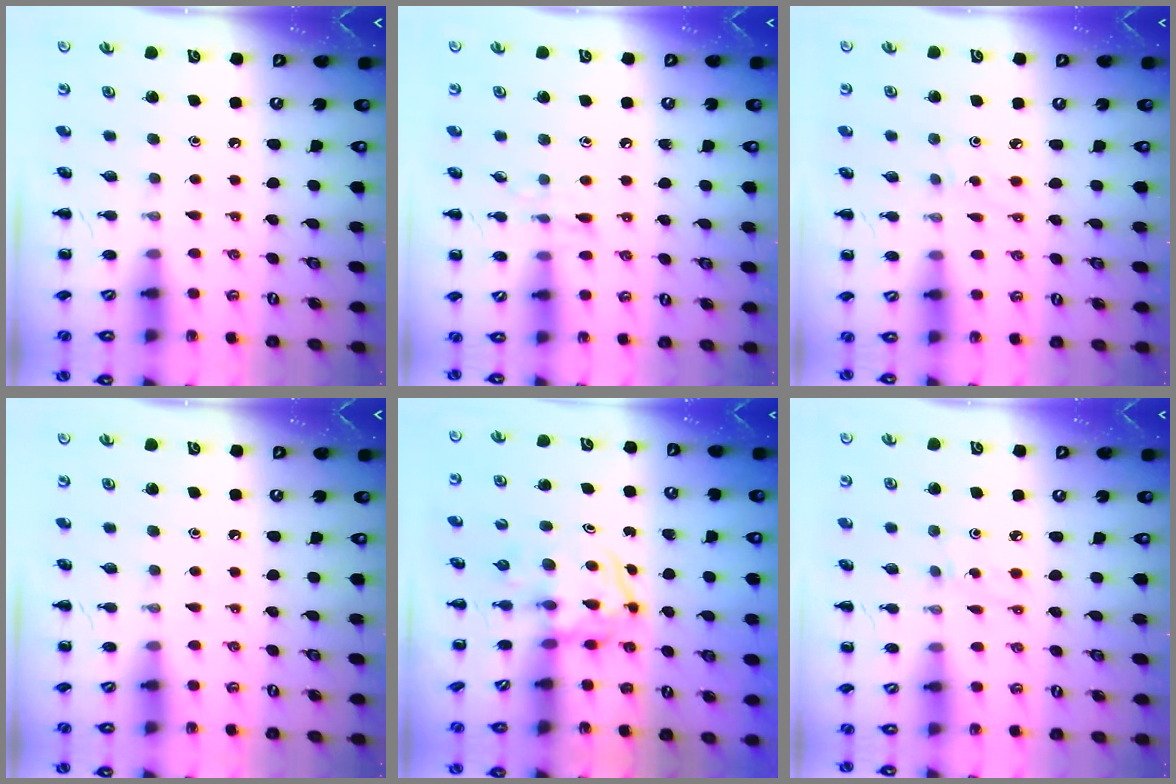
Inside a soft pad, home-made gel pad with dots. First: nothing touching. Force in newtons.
{"total": 6.1, "press": 5.7, "slide": 2.1}
{"total": 2.1, "press": 2.0, "slide": 0.7}
{"total": 0.0}
{"total": 3.8, "press": 3.8, "slide": 0.4}
{"total": 2.7, "press": 2.5, "slide": 0.9}